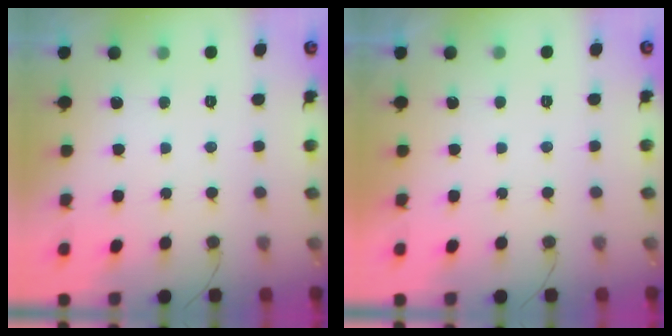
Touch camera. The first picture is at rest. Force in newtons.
{"total": 2.3, "press": 2.3, "slide": 0.4}